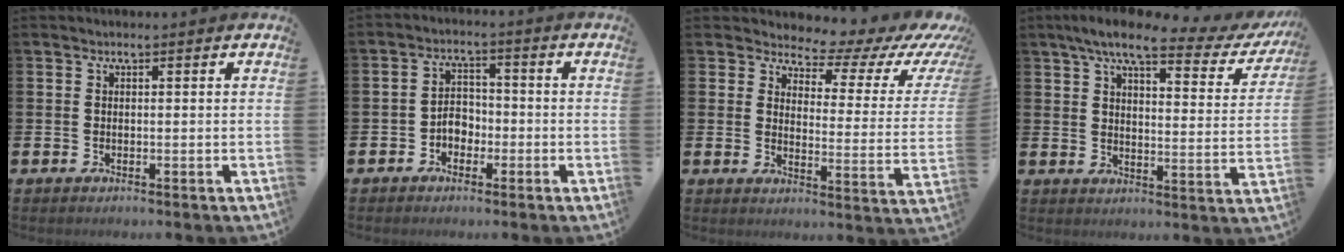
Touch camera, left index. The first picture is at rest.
{"total": 3.2, "force": [-1.7, 2.3, 1.4], "torque": [-0.031, 0.010, -0.037]}
{"total": 4.9, "force": [4.3, 1.9, 1.3], "torque": [-0.028, -0.047, 0.063]}
{"total": 7.8, "force": [6.2, 1.5, 4.5], "torque": [-0.093, -0.031, 0.098]}